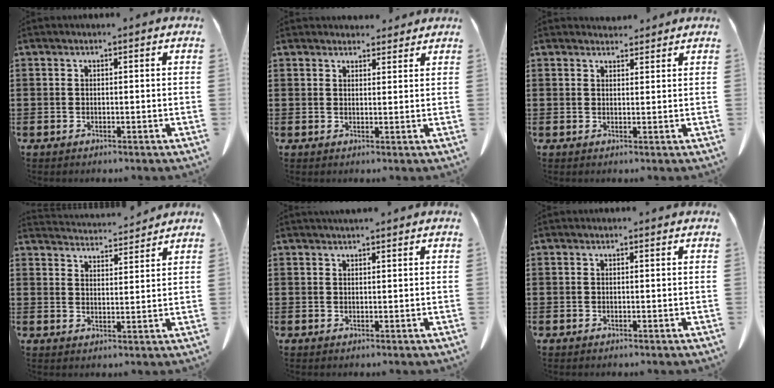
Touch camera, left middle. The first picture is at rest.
{"total": 2.5, "force": [2.3, 0.7, 0.1], "torque": [0.000, -0.006, 0.043]}
{"total": 2.3, "force": [2.2, 0.6, 0.0], "torque": [0.002, -0.005, 0.040]}
{"total": 4.3, "force": [4.3, 0.1, 0.5], "torque": [-0.022, -0.026, 0.076]}
{"total": 1.0, "force": [0.9, 0.1, 0.4], "torque": [-0.009, -0.001, 0.017]}
{"total": 0.0}